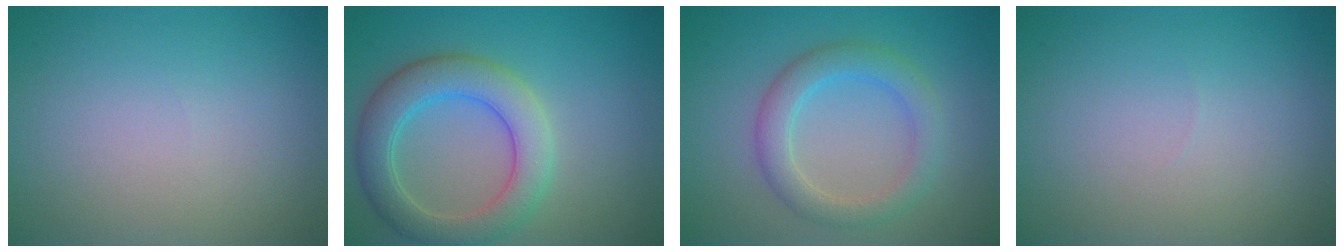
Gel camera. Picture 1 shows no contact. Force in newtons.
{"total": 5.6, "press": 5.6, "slide": 0.6}
{"total": 3.6, "press": 3.6, "slide": 0.2}
{"total": 0.0}